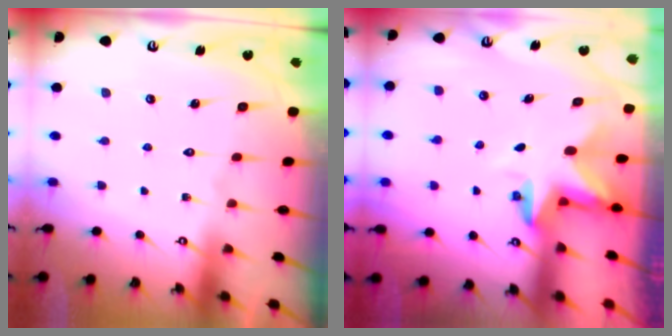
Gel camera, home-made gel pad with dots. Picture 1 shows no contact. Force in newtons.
{"total": 3.1, "press": 3.1, "slide": 0.1}